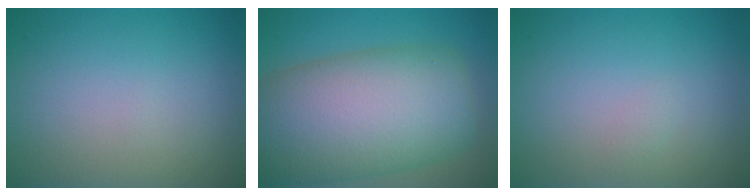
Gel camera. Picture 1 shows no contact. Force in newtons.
{"total": 13.9, "press": 13.9, "slide": 0.4}
{"total": 0.5, "press": 0.5, "slide": 0.0}